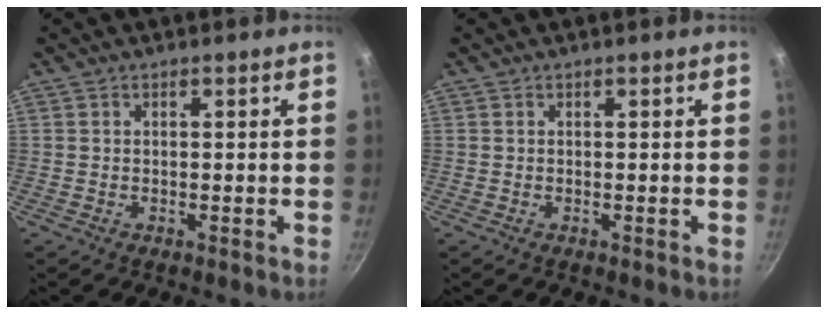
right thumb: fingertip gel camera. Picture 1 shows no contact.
{"total": 0.0}